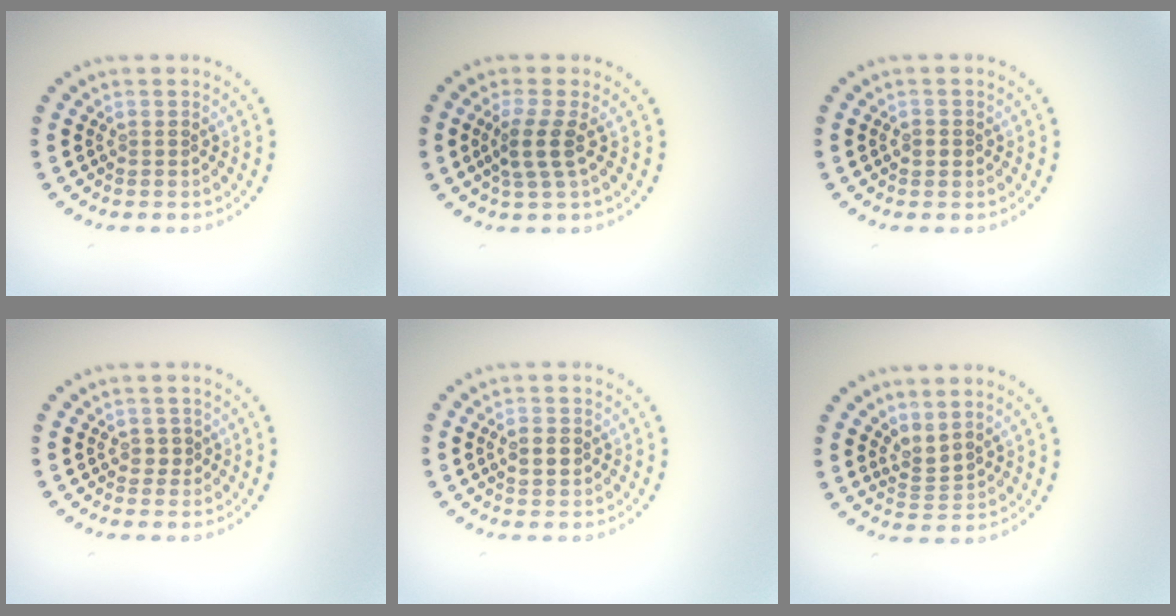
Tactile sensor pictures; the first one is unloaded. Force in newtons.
{"total": 2.5, "press": 2.0, "slide": 1.6}
{"total": 1.0, "press": 0.9, "slide": 0.4}
{"total": 1.0, "press": 0.9, "slide": 0.5}
{"total": 2.3, "press": 2.3, "slide": 0.1}
{"total": 2.2, "press": 1.5, "slide": 1.7}